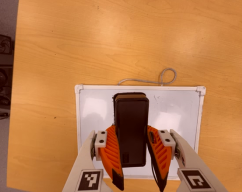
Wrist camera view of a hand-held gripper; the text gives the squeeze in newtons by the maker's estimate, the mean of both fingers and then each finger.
{"total": 10.2, "left": 8.9, "right": 11.6}